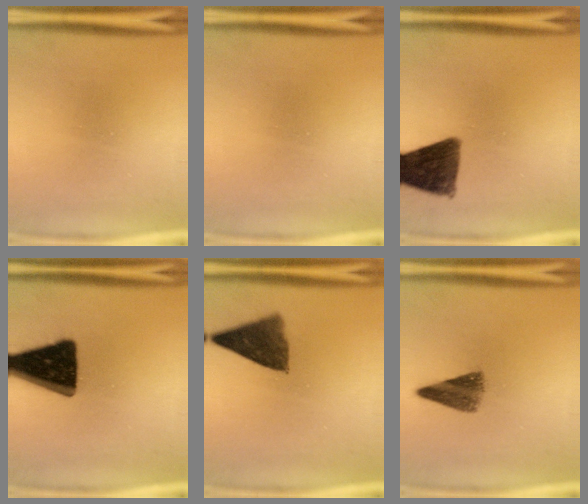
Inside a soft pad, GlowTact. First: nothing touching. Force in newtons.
{"total": 0.0}
{"total": 11.4}
{"total": 18.4}
{"total": 8.5}
{"total": 5.4}